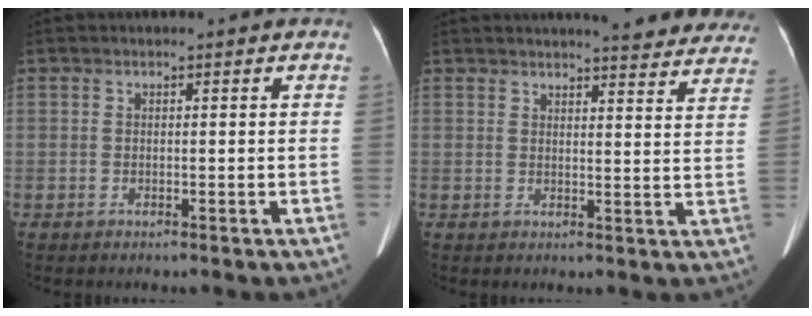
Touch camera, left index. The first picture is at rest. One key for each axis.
{"total": 15.9, "fx": 14.6, "fy": 2.7, "fz": 5.8, "tx": -0.048, "ty": -0.026, "tz": 0.150}